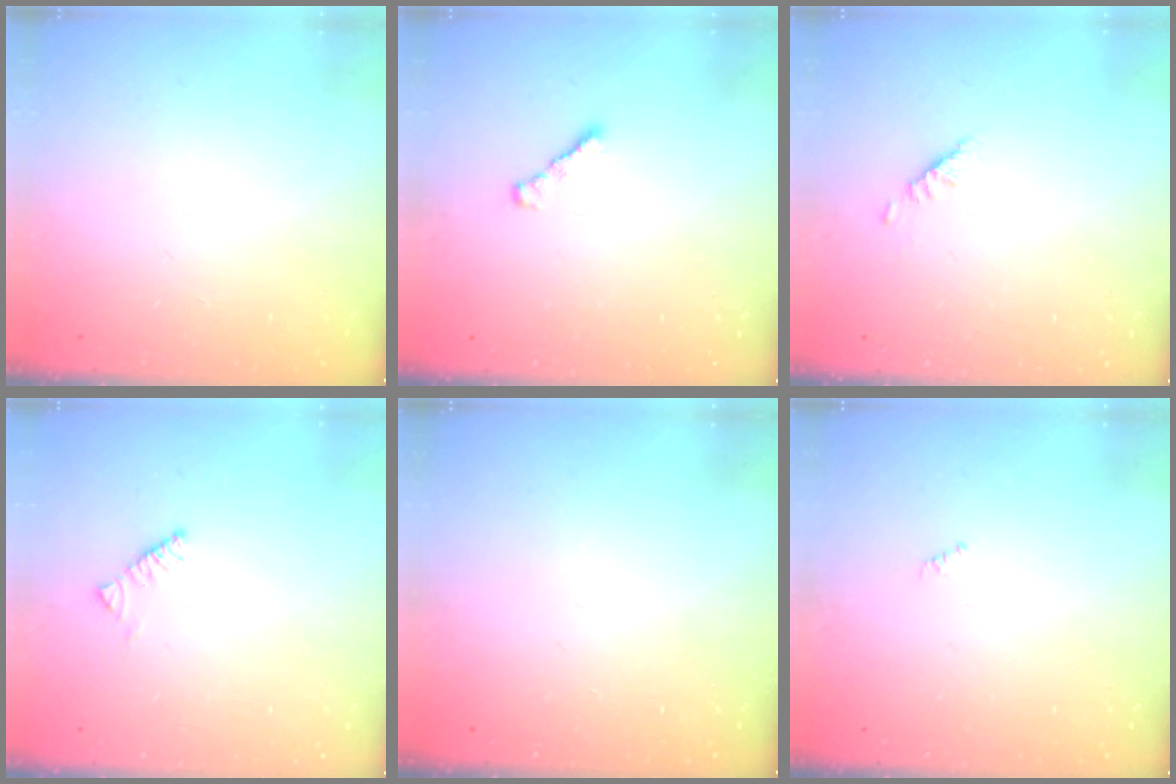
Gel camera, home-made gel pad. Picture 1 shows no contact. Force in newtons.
{"total": 2.5, "press": 2.4, "slide": 0.6}
{"total": 1.9, "press": 1.8, "slide": 0.5}
{"total": 2.9, "press": 2.9, "slide": 0.5}
{"total": 0.0}
{"total": 0.0}